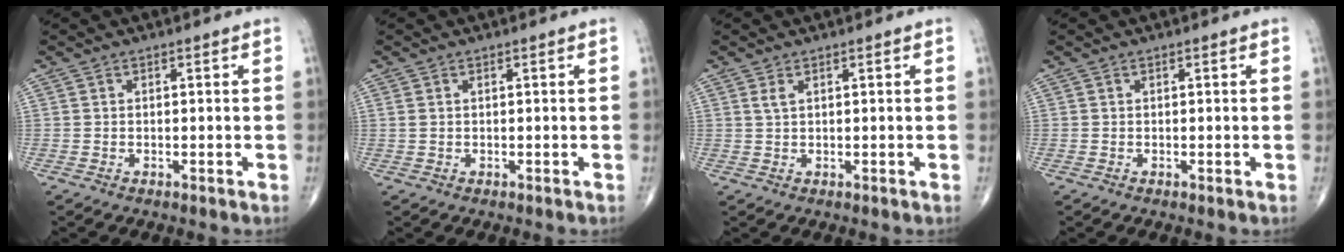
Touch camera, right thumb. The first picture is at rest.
{"total": 0.8, "force": [0.3, 0.4, 0.6], "torque": [-0.019, 0.011, 0.012]}
{"total": 1.2, "force": [0.7, 0.4, 1.0], "torque": [-0.023, 0.005, 0.017]}
{"total": 0.0}